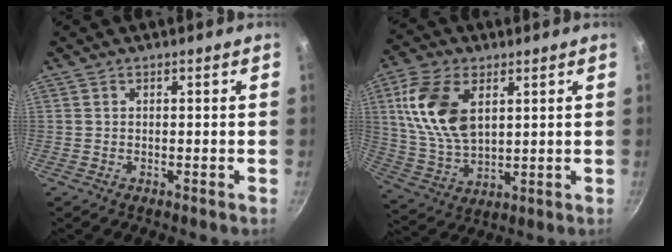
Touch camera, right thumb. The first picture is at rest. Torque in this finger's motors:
{"motor_torque": [-0.50, 1.04, 1.37, 0.24, 0.19]}